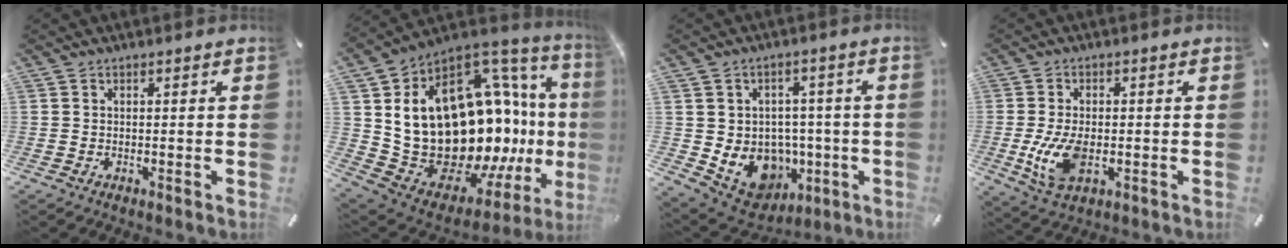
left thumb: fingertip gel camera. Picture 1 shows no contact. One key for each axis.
{"total": 27.4, "fx": -0.1, "fy": 18.5, "fz": 20.2, "tx": -0.305, "ty": -0.079, "tz": 0.073}
{"total": 11.1, "fx": -2.8, "fy": 10.0, "fz": 4.0, "tx": -0.049, "ty": -0.006, "tz": -0.031}
{"total": 8.5, "fx": -1.4, "fy": 5.0, "fz": 6.7, "tx": -0.149, "ty": -0.010, "tz": -0.026}